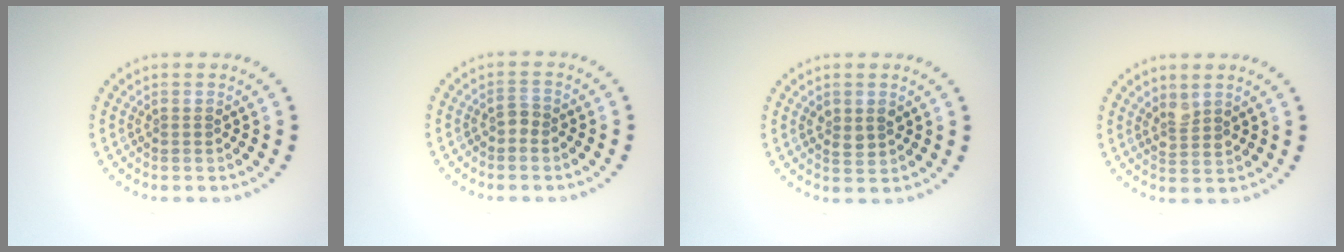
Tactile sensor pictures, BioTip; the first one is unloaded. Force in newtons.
{"total": 0.8, "press": 0.8, "slide": 0.3}
{"total": 1.7, "press": 1.7, "slide": 0.3}
{"total": 1.6, "press": 1.4, "slide": 0.8}